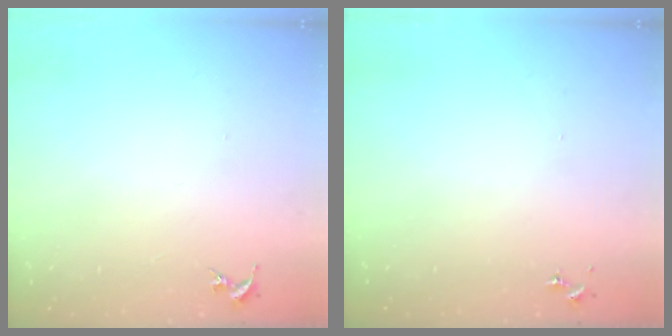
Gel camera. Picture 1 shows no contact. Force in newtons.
{"total": 0.0}